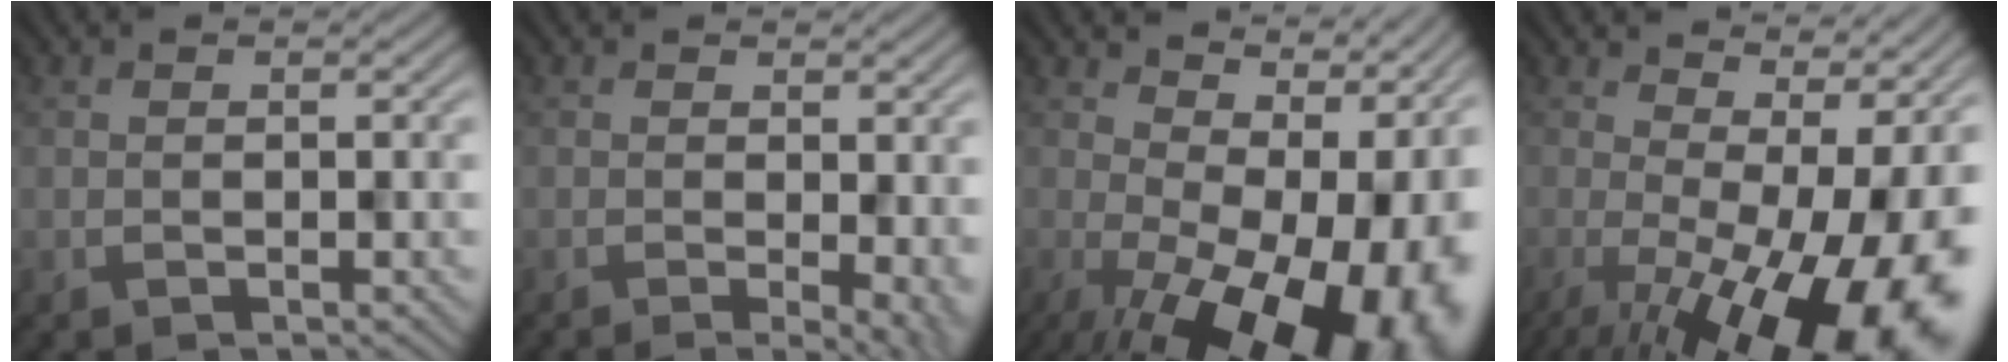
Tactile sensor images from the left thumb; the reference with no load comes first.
{"total": 4.3, "force": [-0.4, 1.3, 4.1], "torque": [-0.042, -0.007, 0.007]}
{"total": 18.0, "force": [-1.6, 9.8, 15.1], "torque": [-0.140, 0.011, 0.007]}
{"total": 18.3, "force": [-3.3, 7.1, 16.5], "torque": [-0.198, -0.003, -0.035]}